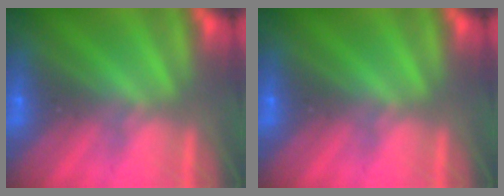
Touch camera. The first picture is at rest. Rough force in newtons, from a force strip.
{"total": 0.0}